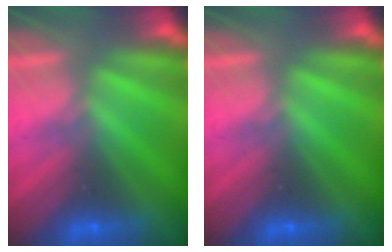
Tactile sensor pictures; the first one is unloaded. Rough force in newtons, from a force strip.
{"total": 0.0}